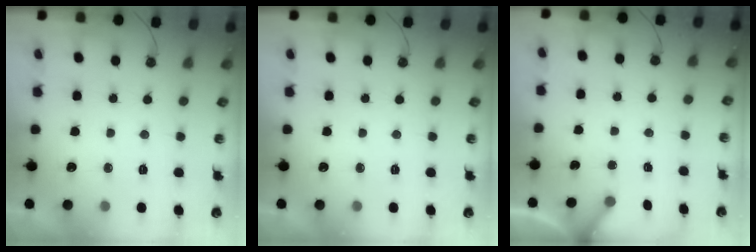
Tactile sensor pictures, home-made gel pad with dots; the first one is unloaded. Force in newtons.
{"total": 0.0}
{"total": 3.4, "press": 3.4, "slide": 0.2}